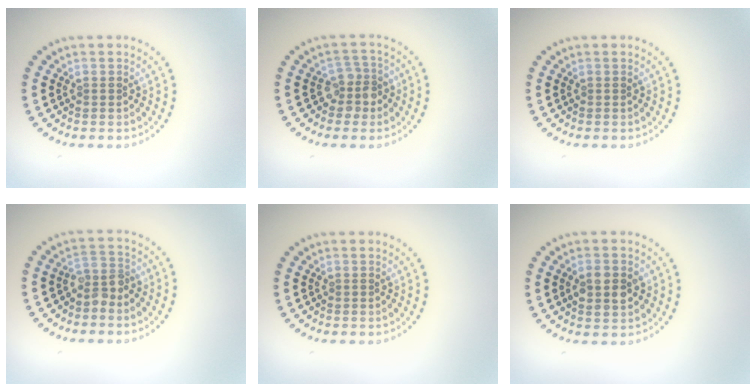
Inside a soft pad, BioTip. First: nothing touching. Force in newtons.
{"total": 2.4, "press": 2.0, "slide": 1.4}
{"total": 0.0}
{"total": 1.9, "press": 1.6, "slide": 0.9}
{"total": 0.0}
{"total": 2.7, "press": 2.7, "slide": 0.1}